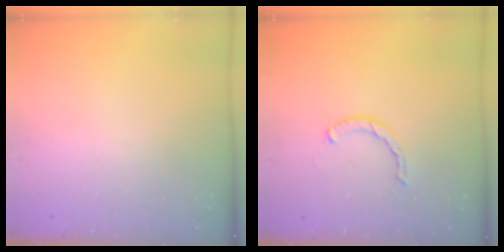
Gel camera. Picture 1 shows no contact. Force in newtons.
{"total": 1.6, "press": 1.6, "slide": 0.1}